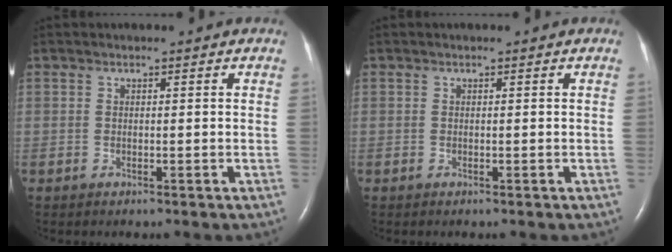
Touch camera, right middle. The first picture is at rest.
{"total": 0.0}